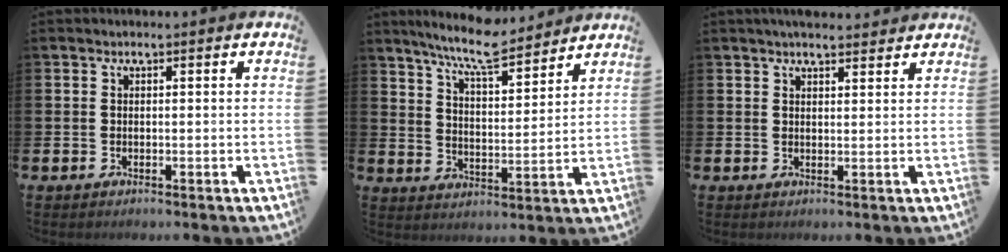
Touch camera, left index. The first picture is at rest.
{"total": 8.6, "force": [7.9, 1.1, 3.2], "torque": [-0.079, -0.042, 0.141]}
{"total": 3.0, "force": [2.9, 0.6, 0.6], "torque": [-0.003, -0.016, 0.049]}